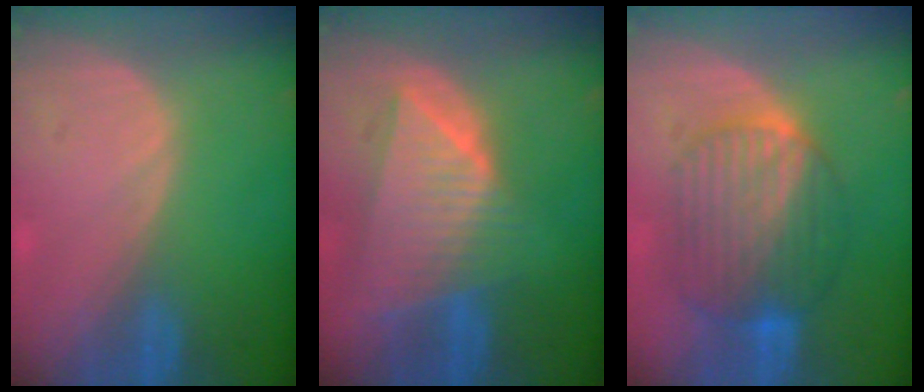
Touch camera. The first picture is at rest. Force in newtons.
{"total": 9.1, "press": 8.2, "slide": 4.1}
{"total": 9.3, "press": 9.3, "slide": 0.6}